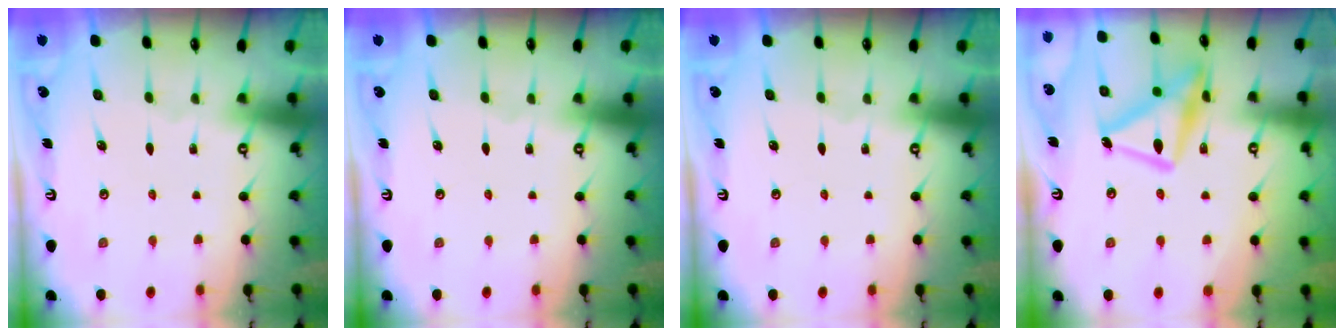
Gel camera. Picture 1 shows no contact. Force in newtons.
{"total": 0.0}
{"total": 0.0}
{"total": 17.2, "press": 17.2, "slide": 1.1}